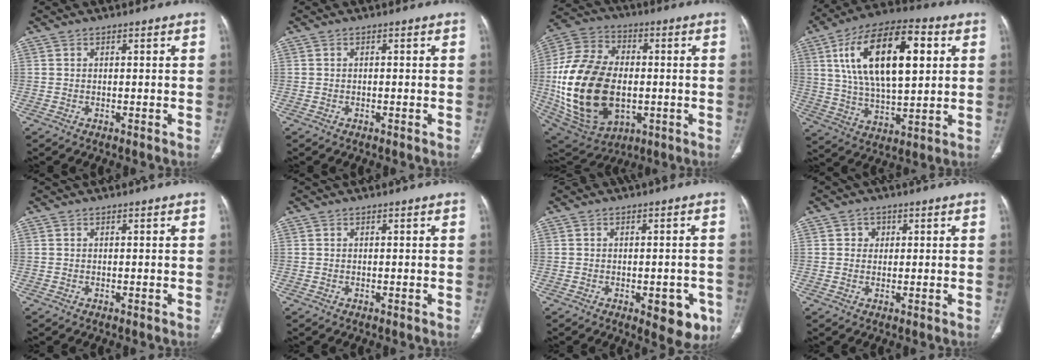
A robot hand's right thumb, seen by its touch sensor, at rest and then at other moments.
{"total": 0.0}
{"total": 26.8, "force": [-2.4, 17.3, 20.4], "torque": [-0.398, 0.000, -0.019]}
{"total": 22.8, "force": [6.4, 10.5, 19.2], "torque": [-0.318, -0.001, 0.106]}
{"total": 0.0}
{"total": 0.0}
{"total": 7.5, "force": [-3.0, 3.6, 5.9], "torque": [-0.044, 0.002, -0.028]}
{"total": 2.1, "force": [0.6, 1.9, 0.6], "torque": [0.005, 0.000, 0.006]}